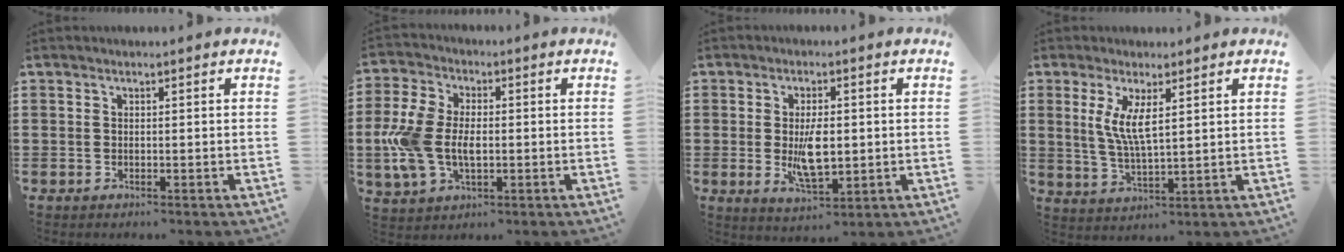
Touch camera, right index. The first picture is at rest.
{"total": 8.7, "force": [-1.0, 5.3, 6.9], "torque": [-0.172, -0.001, -0.023]}
{"total": 6.5, "force": [-0.3, 2.8, 5.9], "torque": [-0.111, -0.004, -0.009]}
{"total": 5.5, "force": [1.7, 1.4, 5.1], "torque": [-0.105, 0.000, 0.029]}